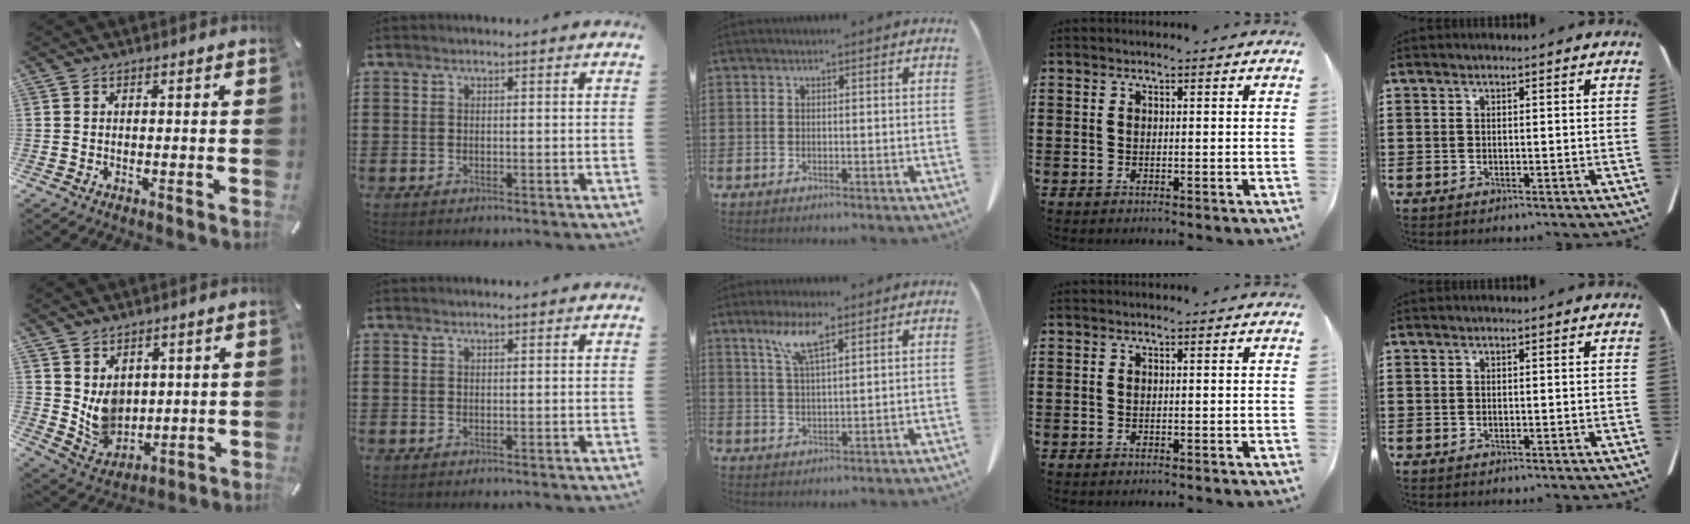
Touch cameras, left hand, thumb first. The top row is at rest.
{"thumb": {"total": 8.6, "force": [3.4, 7.5, 2.7], "torque": [-0.047, -0.032, 0.072]}, "middle": {"total": 6.3, "force": [3.8, 1.4, 4.8], "torque": [-0.106, 0.009, 0.065]}}